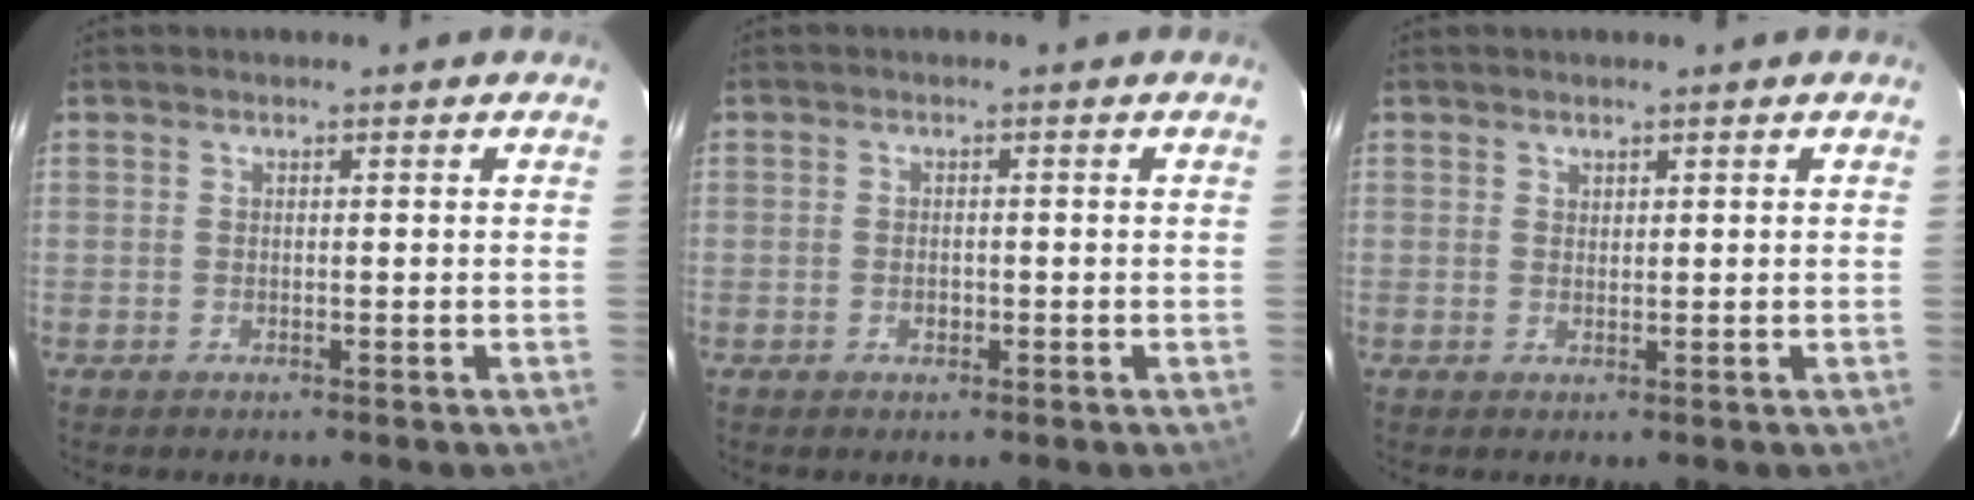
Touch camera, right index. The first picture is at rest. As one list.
[{"total": 1.5, "force": [-0.5, 1.1, 0.8], "torque": [-0.014, 0.002, -0.009]}, {"total": 0.8, "force": [0.7, 0.4, 0.1], "torque": [-0.001, 0.002, 0.013]}]